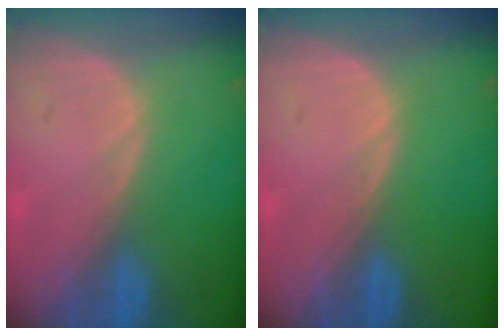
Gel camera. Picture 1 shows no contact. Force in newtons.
{"total": 0.0}